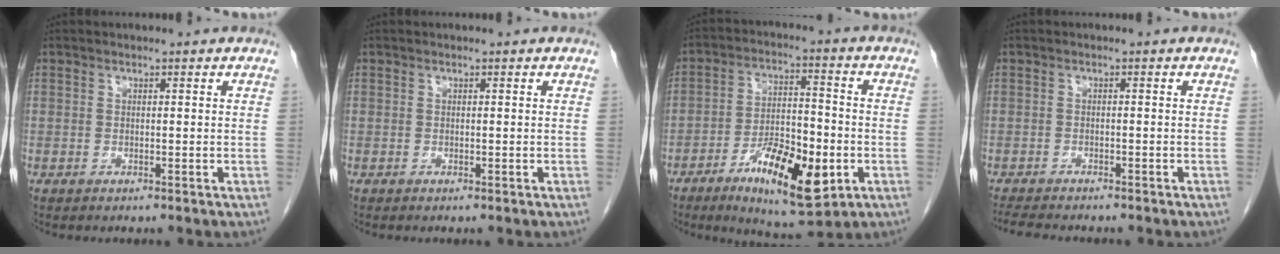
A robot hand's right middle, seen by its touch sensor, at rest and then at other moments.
{"total": 0.0}
{"total": 13.5, "force": [-5.6, 3.9, 11.6], "torque": [-0.200, -0.007, -0.085]}
{"total": 6.7, "force": [-5.9, 1.4, 2.9], "torque": [-0.048, -0.010, -0.087]}